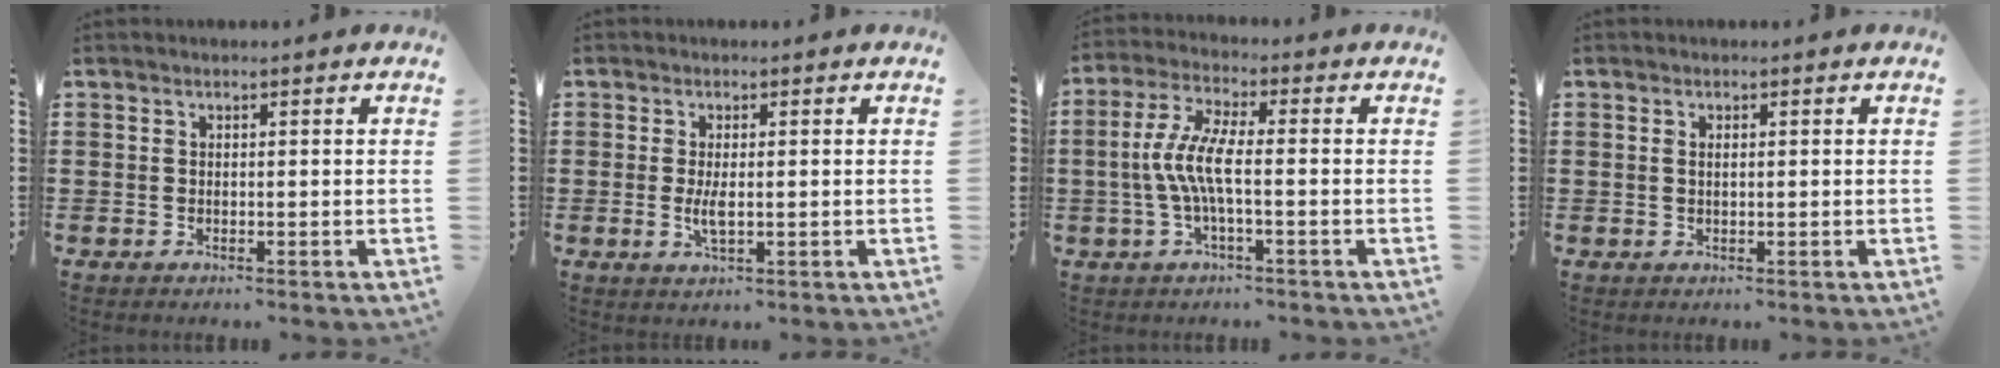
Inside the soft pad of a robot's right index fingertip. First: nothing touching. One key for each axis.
{"total": 2.9, "fx": -0.2, "fy": 0.9, "fz": 2.7, "tx": -0.056, "ty": -0.004, "tz": -0.005}
{"total": 7.0, "fx": -1.3, "fy": 1.4, "fz": 6.7, "tx": -0.162, "ty": -0.016, "tz": -0.034}
{"total": 0.9, "fx": 0.2, "fy": 0.3, "fz": 0.8, "tx": -0.019, "ty": 0.000, "tz": 0.003}